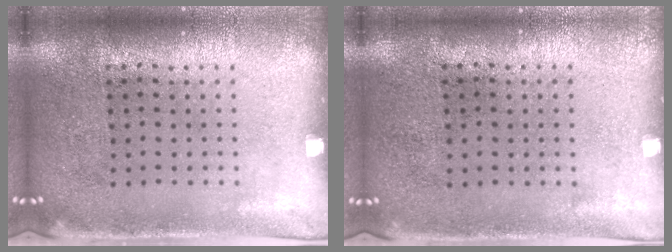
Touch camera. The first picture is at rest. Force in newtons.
{"total": 0.0}